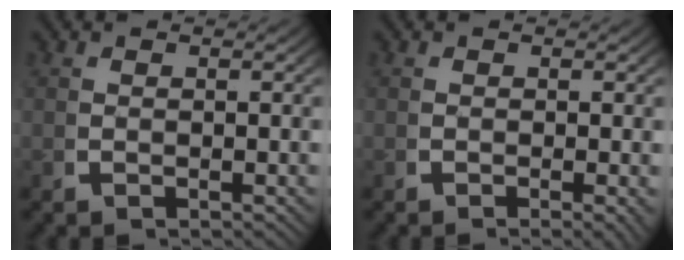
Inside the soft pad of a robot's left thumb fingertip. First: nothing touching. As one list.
[{"total": 1.2, "force": [-0.6, 0.2, 1.1], "torque": [-0.018, -0.003, -0.007]}]